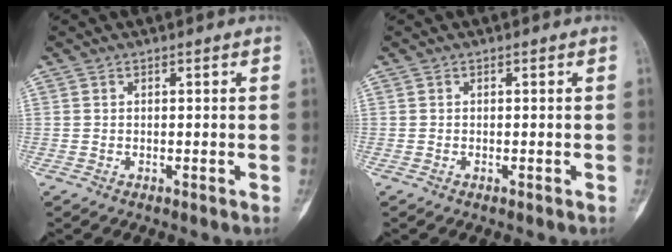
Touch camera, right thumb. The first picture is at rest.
{"total": 0.0}